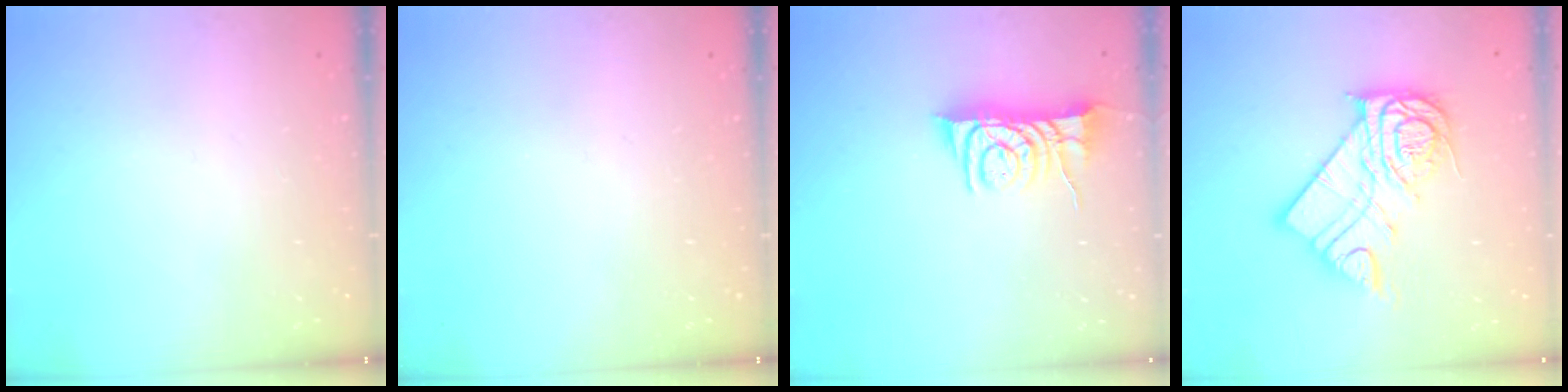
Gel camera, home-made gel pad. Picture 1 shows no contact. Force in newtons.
{"total": 0.0}
{"total": 9.1, "press": 9.1, "slide": 0.5}
{"total": 16.1, "press": 16.1, "slide": 1.4}